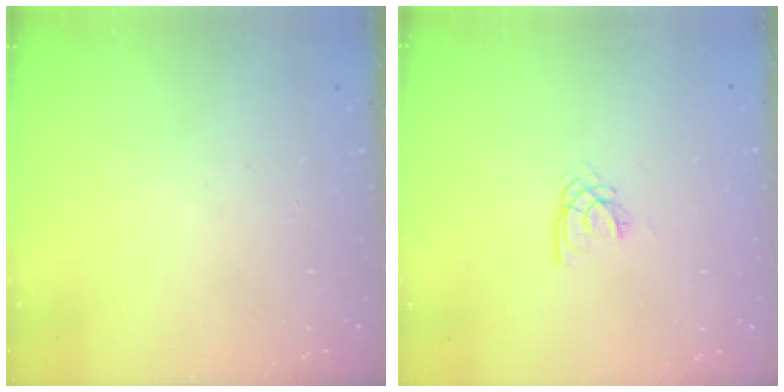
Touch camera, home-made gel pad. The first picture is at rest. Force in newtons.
{"total": 2.2, "press": 2.2, "slide": 0.3}